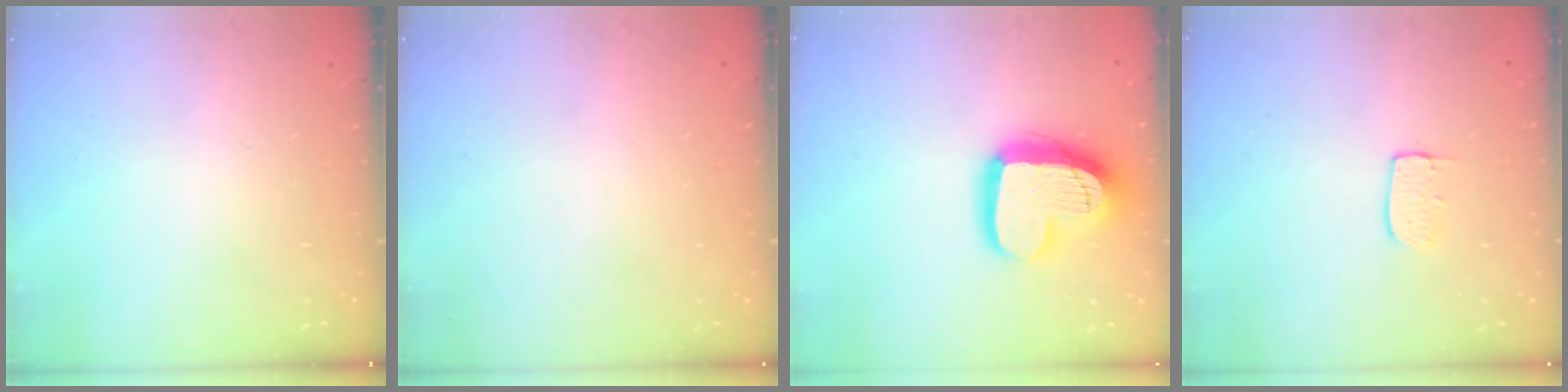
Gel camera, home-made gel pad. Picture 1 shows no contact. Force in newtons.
{"total": 0.0}
{"total": 17.4, "press": 17.4, "slide": 1.4}
{"total": 6.0, "press": 6.0, "slide": 0.3}